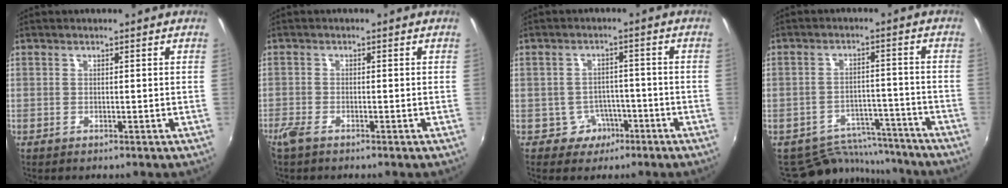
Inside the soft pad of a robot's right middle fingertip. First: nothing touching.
{"total": 2.8, "force": [-2.2, 0.8, 1.6], "torque": [-0.040, -0.009, -0.044]}
{"total": 4.6, "force": [-2.6, 3.8, 0.5], "torque": [-0.017, 0.015, -0.031]}
{"total": 11.1, "force": [-10.3, 4.1, 1.3], "torque": [-0.031, 0.028, -0.137]}